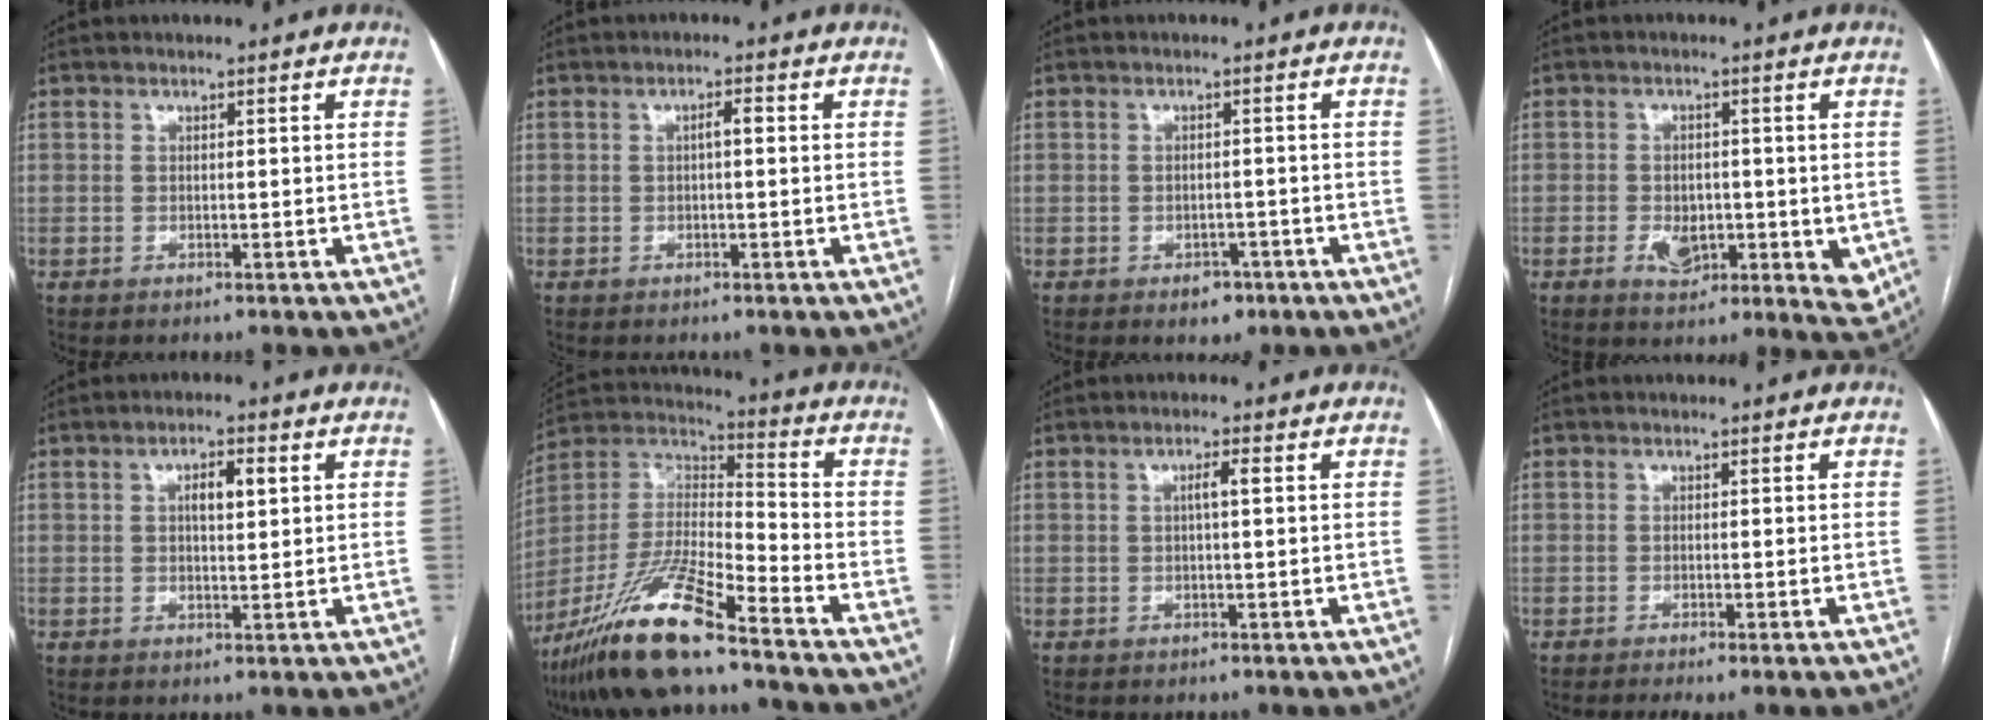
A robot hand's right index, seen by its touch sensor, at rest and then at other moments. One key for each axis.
{"total": 1.6, "fx": 0.1, "fy": 0.4, "fz": 1.6, "tx": -0.025, "ty": 0.005, "tz": 0.002}
{"total": 2.8, "fx": -1.6, "fy": 1.9, "fz": 1.3, "tx": -0.007, "ty": 0.006, "tz": -0.014}
{"total": 7.7, "fx": -1.4, "fy": 4.1, "fz": 6.4, "tx": -0.078, "ty": -0.009, "tz": -0.012}
{"total": 3.8, "fx": 1.1, "fy": 1.2, "fz": 3.4, "tx": -0.058, "ty": 0.007, "tz": 0.018}
{"total": 17.1, "fx": -12.2, "fy": 1.7, "fz": 11.8, "tx": -0.247, "ty": -0.015, "tz": -0.227}
{"total": 2.0, "fx": 0.3, "fy": 0.0, "fz": 1.9, "tx": -0.034, "ty": 0.004, "tz": 0.004}
{"total": 1.9, "fx": -1.2, "fy": 0.1, "fz": 1.5, "tx": -0.026, "ty": -0.006, "tz": -0.020}